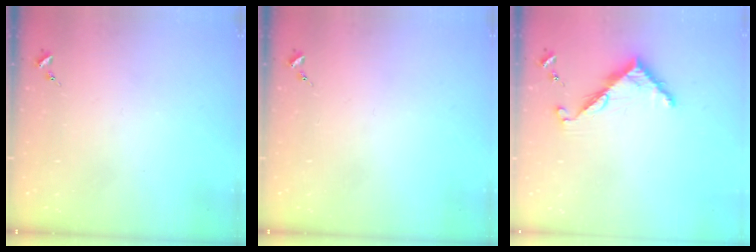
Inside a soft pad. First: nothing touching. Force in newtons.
{"total": 0.0}
{"total": 7.7, "press": 7.7, "slide": 0.2}